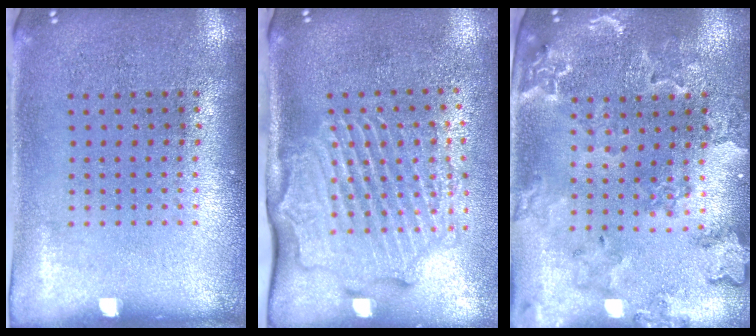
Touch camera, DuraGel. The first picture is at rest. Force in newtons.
{"total": 2.7, "press": 2.2, "slide": 1.7}
{"total": 1.6, "press": 1.6, "slide": 0.2}